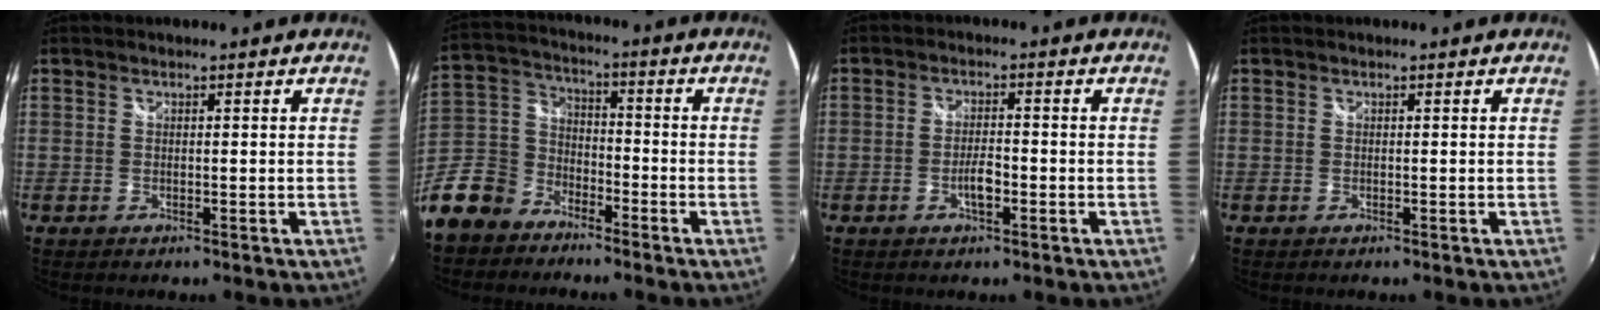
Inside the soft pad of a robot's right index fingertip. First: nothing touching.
{"total": 14.8, "force": [-9.9, 9.7, 5.3], "torque": [-0.154, 0.026, -0.190]}
{"total": 3.3, "force": [-1.5, 1.1, 2.7], "torque": [-0.055, -0.001, -0.029]}
{"total": 0.0}